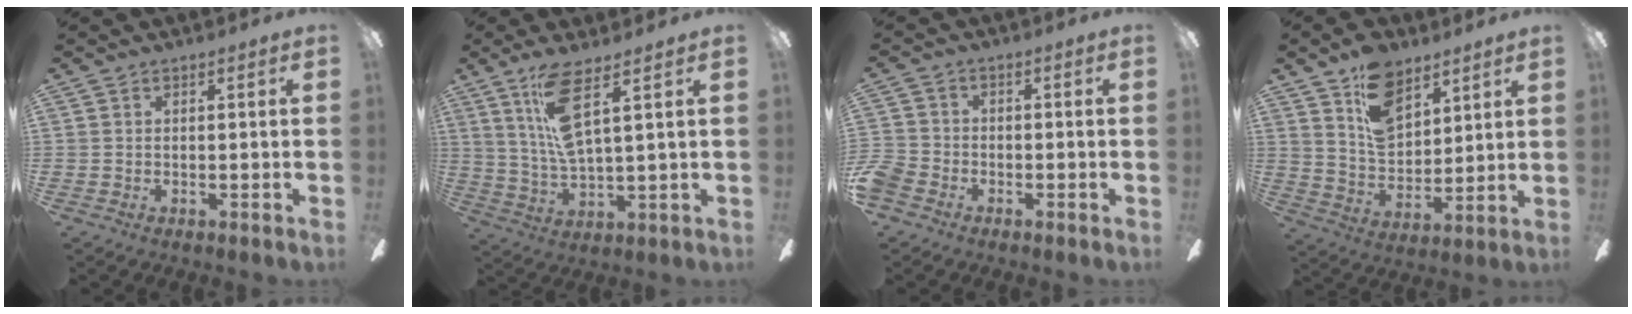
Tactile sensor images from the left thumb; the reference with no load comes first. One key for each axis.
{"total": 12.1, "fx": 6.5, "fy": 3.2, "fz": 9.7, "tx": -0.203, "ty": -0.020, "tz": 0.114}
{"total": 4.5, "fx": -2.5, "fy": 3.3, "fz": 1.6, "tx": -0.042, "ty": 0.012, "tz": -0.049}
{"total": 13.4, "fx": 8.4, "fy": 8.1, "fz": 6.5, "tx": -0.106, "ty": -0.039, "tz": 0.158}